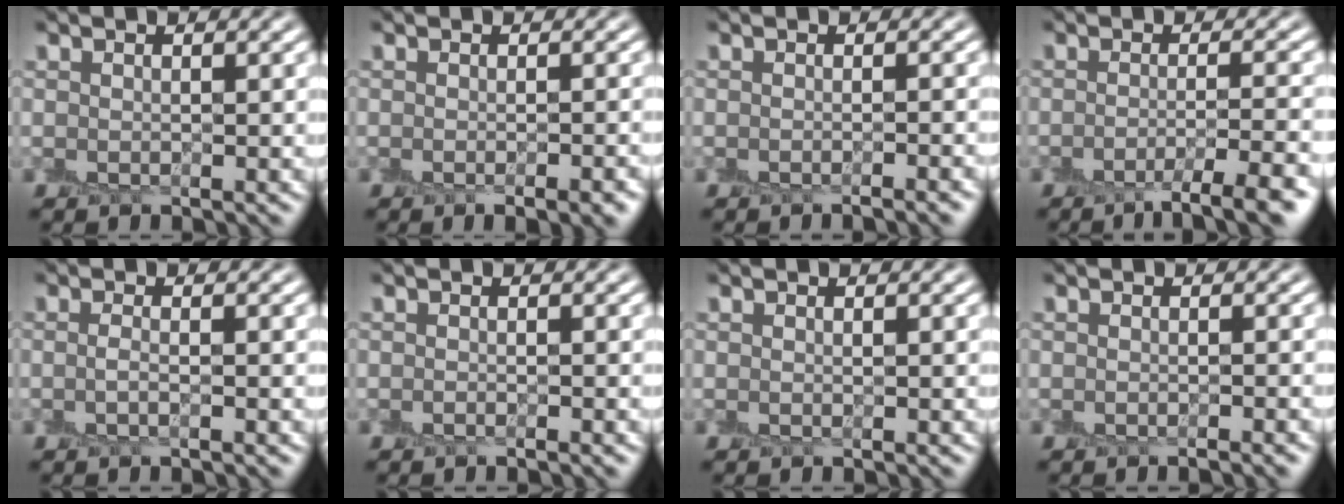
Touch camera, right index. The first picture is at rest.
{"total": 2.9, "force": [-1.8, 0.6, 2.3], "torque": [-0.025, -0.007, -0.016]}
{"total": 1.8, "force": [-1.5, 0.0, 1.0], "torque": [-0.005, -0.003, -0.021]}
{"total": 5.0, "force": [-3.3, 0.7, 3.7], "torque": [-0.047, 0.001, -0.053]}
{"total": 0.7, "force": [-0.2, -0.2, 0.6], "torque": [-0.017, -0.004, -0.007]}
{"total": 0.7, "force": [-0.6, -0.3, 0.1], "torque": [-0.002, -0.002, -0.010]}
{"total": 0.6, "force": [0.0, -0.4, -0.4], "torque": [0.006, 0.001, 0.001]}
{"total": 1.4, "force": [-1.1, -0.1, 0.8], "torque": [-0.003, -0.005, -0.015]}